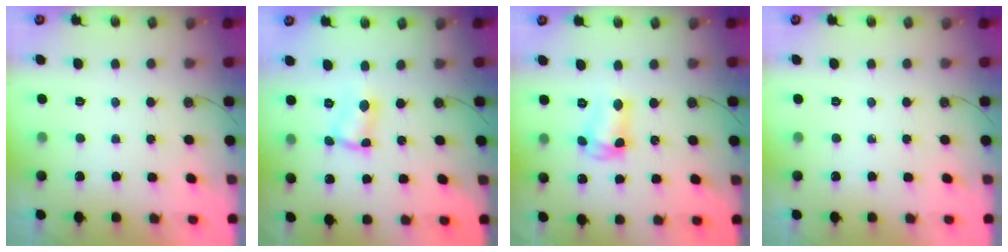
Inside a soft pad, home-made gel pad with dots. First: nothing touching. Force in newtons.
{"total": 2.0, "press": 2.0, "slide": 0.6}
{"total": 6.7, "press": 6.7, "slide": 0.2}
{"total": 0.0}